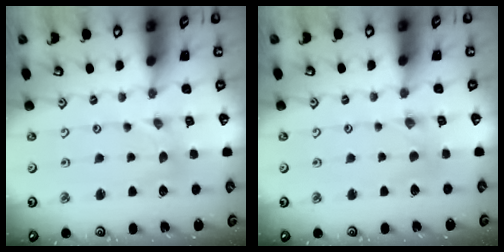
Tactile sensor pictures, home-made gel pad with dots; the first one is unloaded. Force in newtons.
{"total": 0.0}